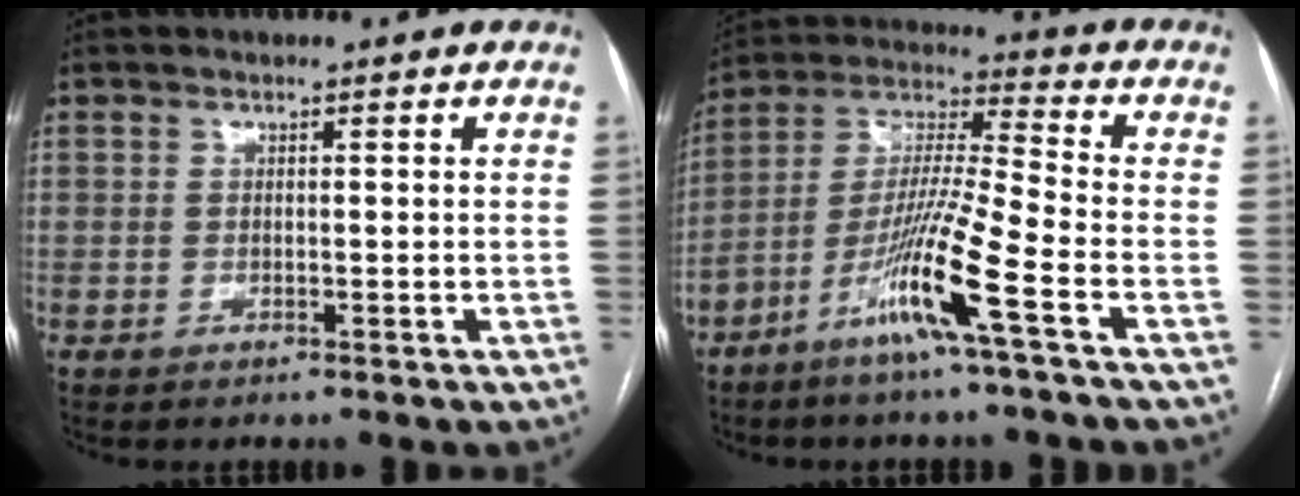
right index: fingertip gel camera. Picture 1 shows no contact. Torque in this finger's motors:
{"motor_torque": [1.14, -1.00, 0.42, 0.21]}